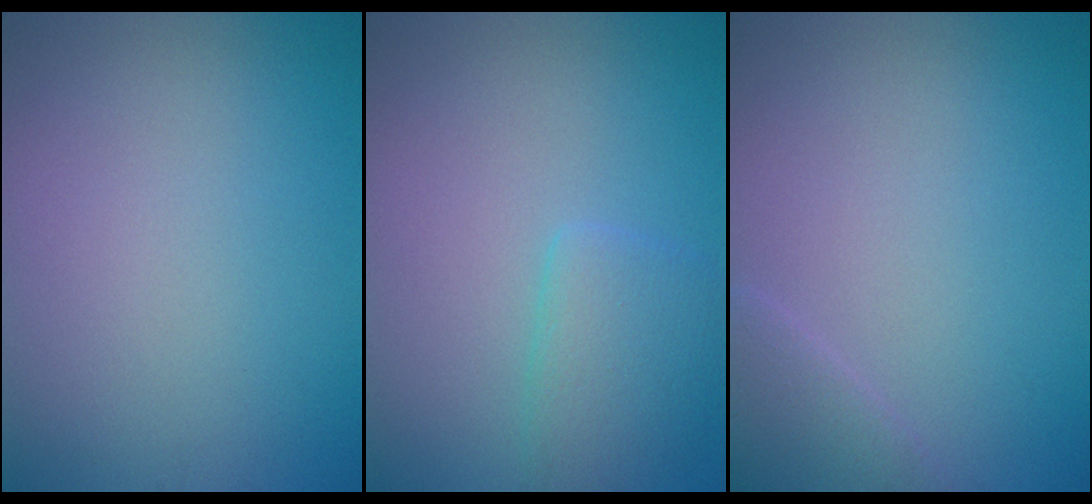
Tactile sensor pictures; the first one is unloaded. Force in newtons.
{"total": 2.8, "press": 2.8, "slide": 0.3}
{"total": 2.0, "press": 2.0, "slide": 0.2}